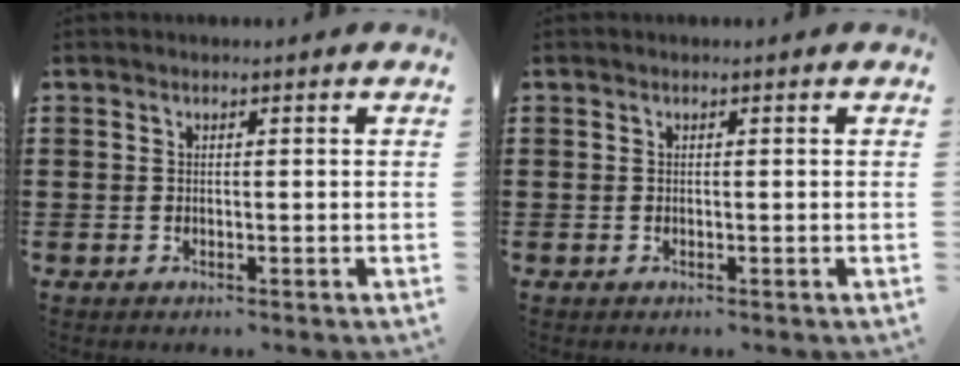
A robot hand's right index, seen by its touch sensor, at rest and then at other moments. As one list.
[{"total": 0.0}]